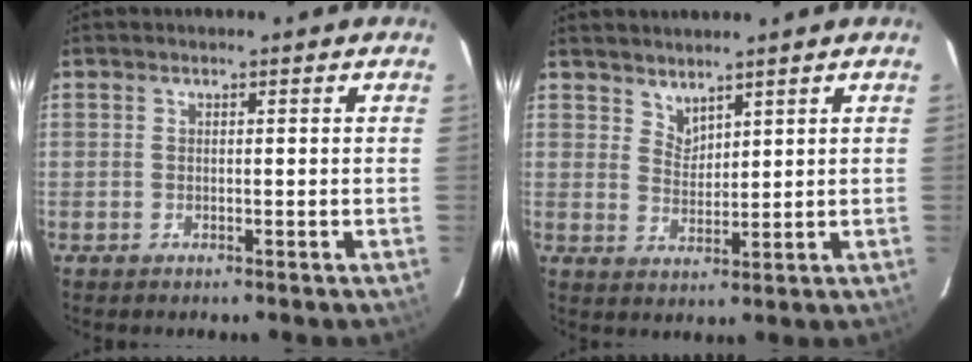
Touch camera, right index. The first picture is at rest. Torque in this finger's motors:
{"motor_torque": [-0.13, 0.05, -0.01, 0.00]}